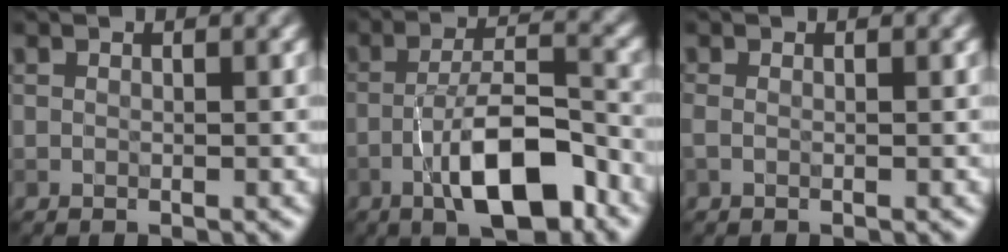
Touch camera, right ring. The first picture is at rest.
{"total": 8.6, "force": [-4.1, 2.7, 7.0], "torque": [-0.112, 0.017, -0.070]}
{"total": 0.6, "force": [-0.3, 0.2, 0.5], "torque": [-0.010, 0.002, -0.005]}